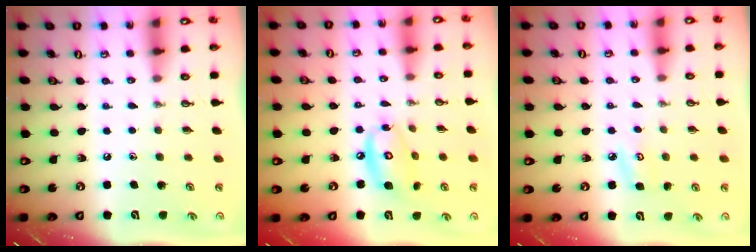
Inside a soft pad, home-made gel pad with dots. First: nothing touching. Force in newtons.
{"total": 11.4, "press": 11.3, "slide": 0.8}
{"total": 5.3, "press": 5.3, "slide": 0.6}